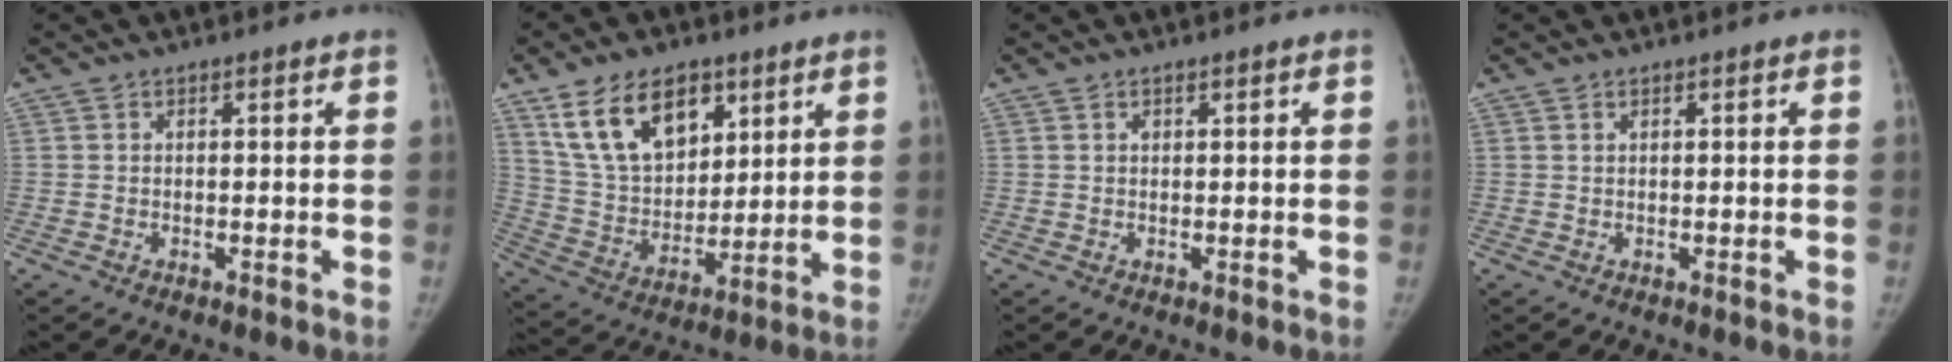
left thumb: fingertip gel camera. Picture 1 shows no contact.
{"total": 16.5, "force": [9.0, 9.9, 9.8], "torque": [-0.134, -0.037, 0.178]}
{"total": 0.6, "force": [0.4, 0.3, 0.3], "torque": [-0.003, -0.002, 0.007]}
{"total": 0.0}